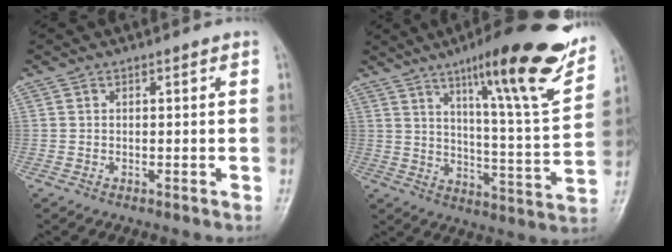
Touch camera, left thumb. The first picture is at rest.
{"total": 22.5, "force": [13.8, 3.7, 17.3], "torque": [-0.215, -0.058, 0.208]}